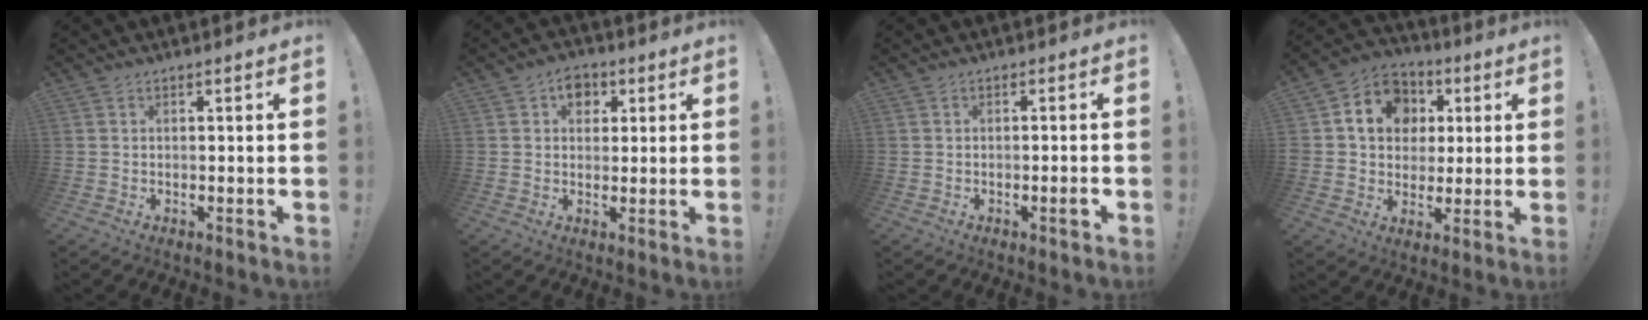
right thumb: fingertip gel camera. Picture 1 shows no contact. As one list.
[{"total": 5.9, "force": [2.2, 4.8, 2.6], "torque": [-0.024, -0.006, 0.039]}, {"total": 2.3, "force": [-0.9, 0.0, 2.1], "torque": [-0.025, -0.003, -0.018]}, {"total": 13.5, "force": [3.2, 11.6, 6.2], "torque": [-0.083, -0.003, 0.065]}]